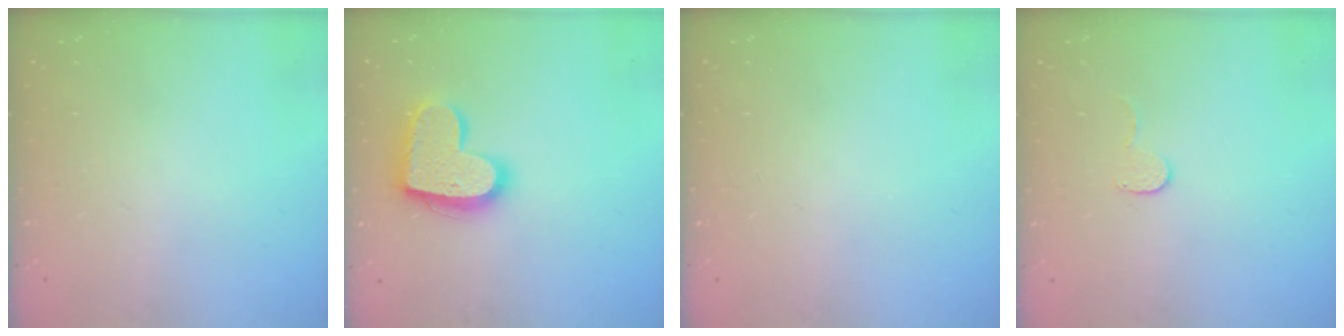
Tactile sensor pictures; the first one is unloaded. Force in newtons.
{"total": 17.3, "press": 17.3, "slide": 1.1}
{"total": 0.0}
{"total": 4.6, "press": 4.6, "slide": 0.4}